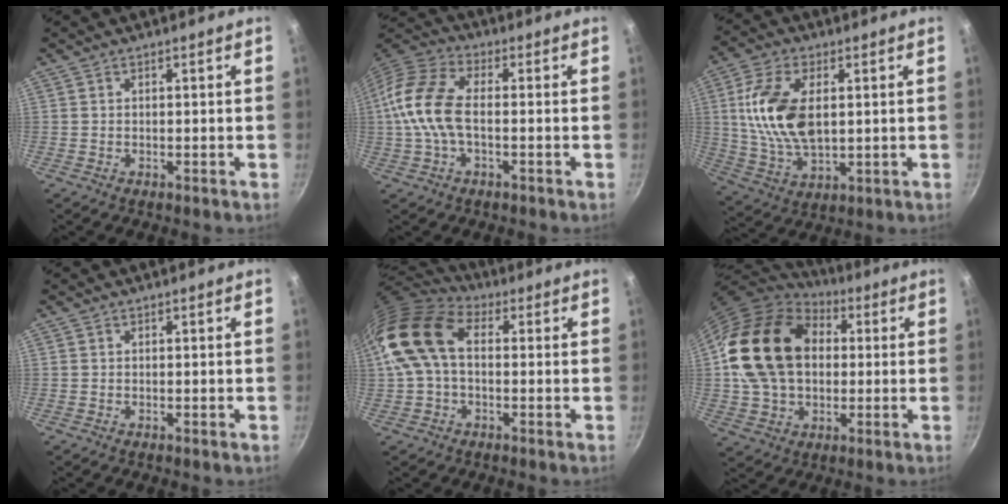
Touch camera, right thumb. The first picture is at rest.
{"total": 12.5, "force": [-0.9, 6.7, 10.6], "torque": [-0.214, 0.031, -0.035]}
{"total": 14.6, "force": [2.3, 8.1, 12.0], "torque": [-0.225, -0.007, 0.048]}
{"total": 0.0}
{"total": 13.9, "force": [1.5, 8.8, 10.6], "torque": [-0.194, 0.026, 0.013]}
{"total": 21.6, "force": [3.7, 16.2, 13.8], "torque": [-0.227, 0.021, 0.064]}